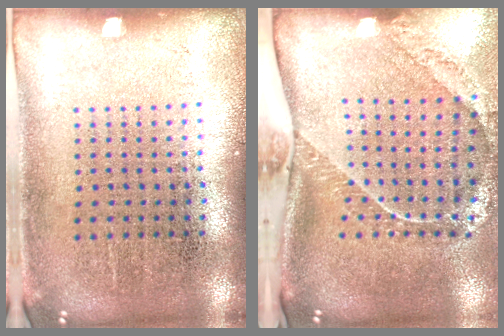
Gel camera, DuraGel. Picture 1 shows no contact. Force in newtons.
{"total": 2.4, "press": 1.7, "slide": 1.7}